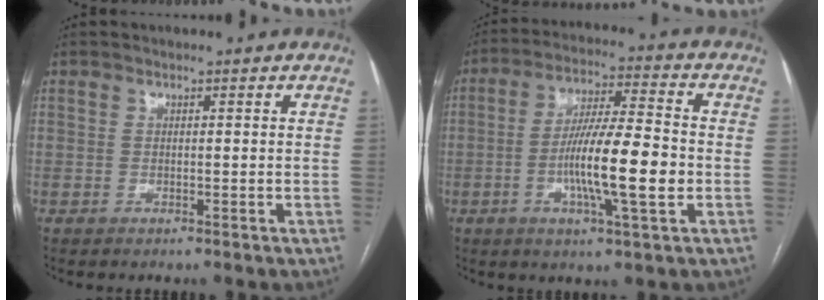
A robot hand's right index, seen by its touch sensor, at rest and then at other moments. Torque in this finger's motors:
{"motor_torque": [0.82, -0.39, 0.75, 0.20]}